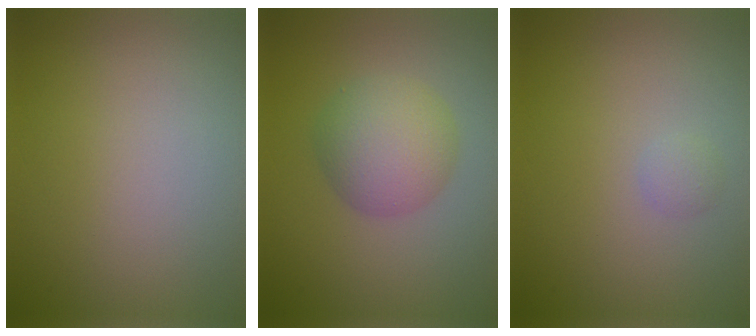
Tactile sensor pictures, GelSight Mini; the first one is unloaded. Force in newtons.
{"total": 5.0, "press": 5.0, "slide": 0.0}
{"total": 0.8, "press": 0.8, "slide": 0.0}